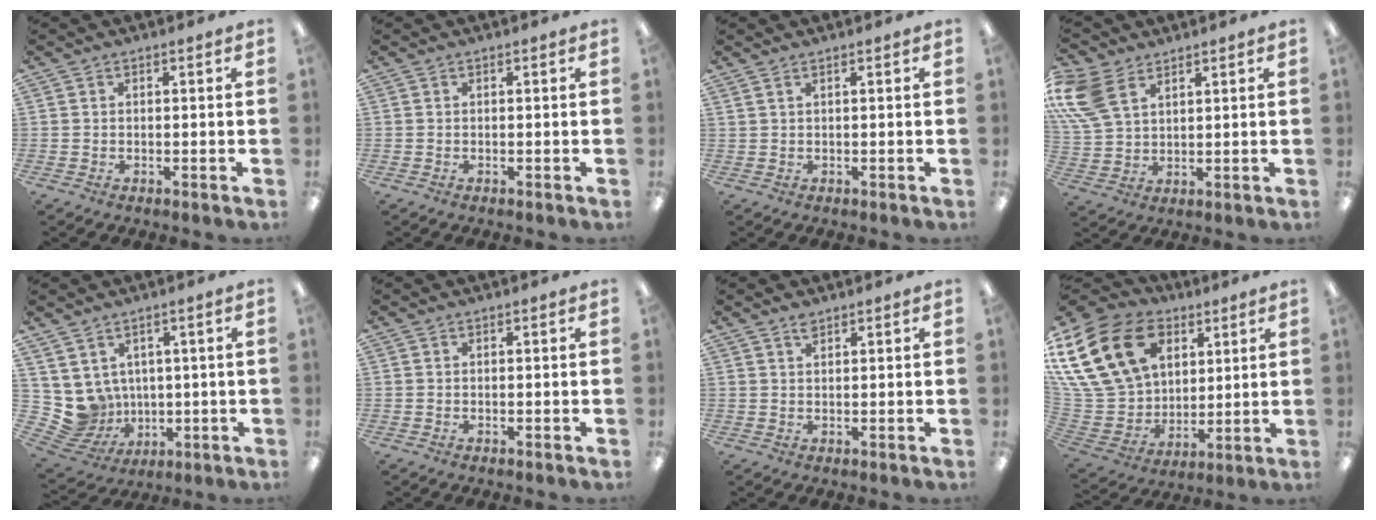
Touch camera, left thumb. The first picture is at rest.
{"total": 0.0}
{"total": 0.7, "force": [0.3, 0.1, 0.6], "torque": [-0.013, 0.000, 0.005]}
{"total": 12.1, "force": [5.6, 8.0, 7.1], "torque": [-0.175, -0.005, 0.108]}
{"total": 7.4, "force": [2.4, 6.9, 1.1], "torque": [-0.082, -0.033, 0.058]}
{"total": 0.0}
{"total": 1.3, "force": [1.1, 0.4, 0.6], "torque": [-0.006, -0.007, 0.020]}
{"total": 25.2, "force": [10.5, 18.2, 13.9], "torque": [-0.293, -0.042, 0.210]}